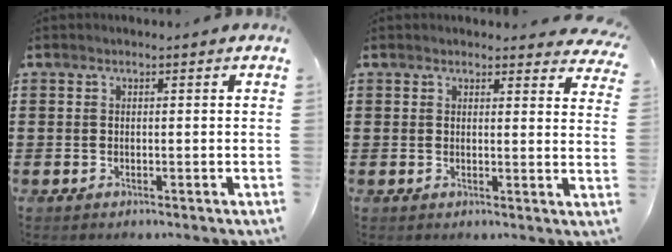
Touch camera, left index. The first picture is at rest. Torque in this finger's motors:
{"motor_torque": [0.76, 0.15, 0.47, 0.03]}